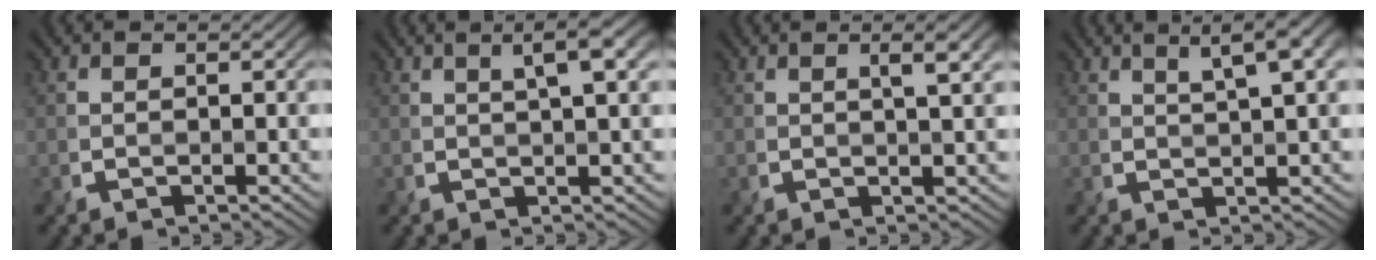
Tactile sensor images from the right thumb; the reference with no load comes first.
{"total": 4.4, "force": [1.9, 0.7, 3.9], "torque": [-0.063, 0.008, 0.033]}
{"total": 3.0, "force": [1.2, 0.6, 2.7], "torque": [-0.041, 0.004, 0.019]}
{"total": 6.0, "force": [3.1, 1.1, 5.0], "torque": [-0.081, 0.016, 0.052]}